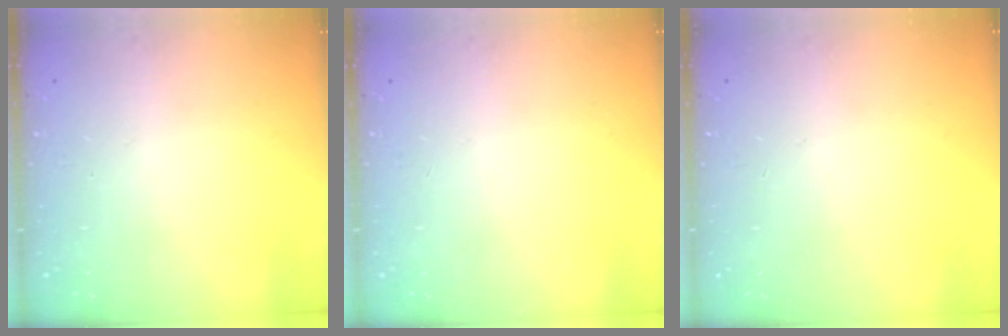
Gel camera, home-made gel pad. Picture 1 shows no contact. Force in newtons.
{"total": 0.0}
{"total": 0.0}